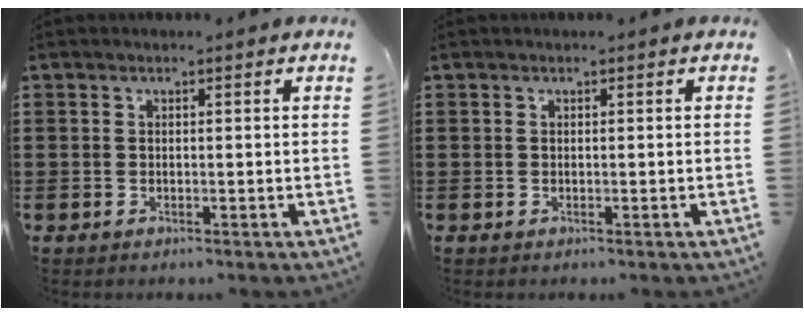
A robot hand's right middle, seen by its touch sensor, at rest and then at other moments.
{"total": 0.0}